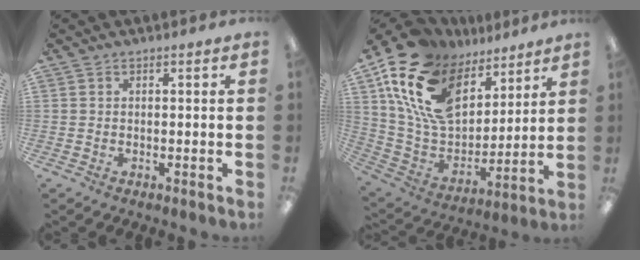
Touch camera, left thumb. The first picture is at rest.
{"total": 20.4, "force": [10.9, 12.6, 11.8], "torque": [-0.247, -0.055, 0.198]}